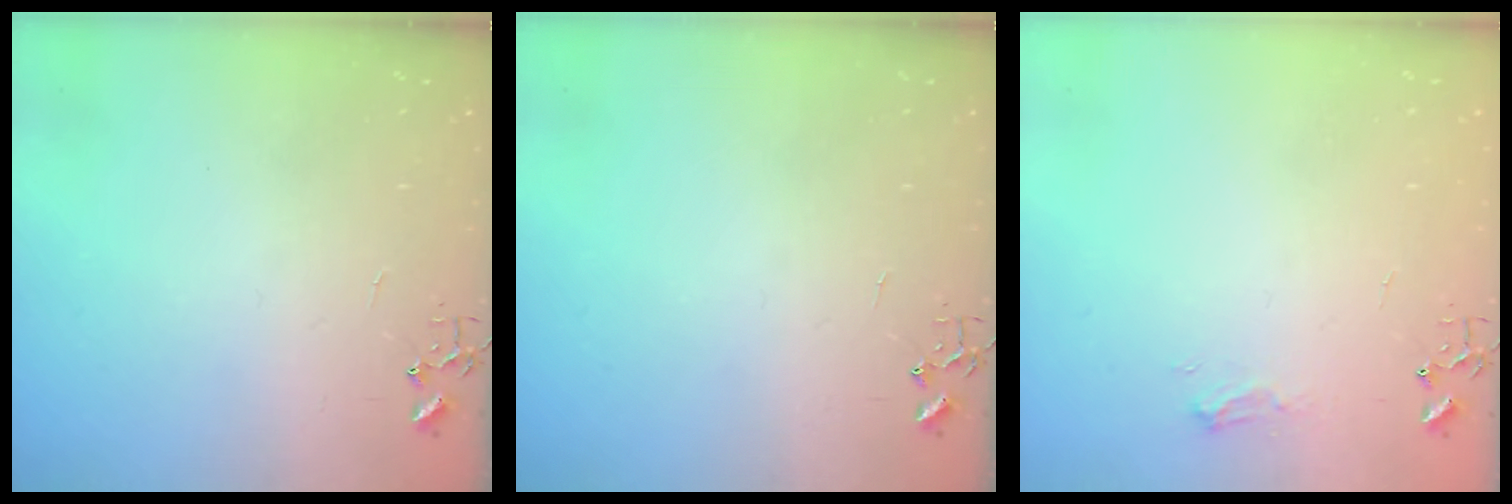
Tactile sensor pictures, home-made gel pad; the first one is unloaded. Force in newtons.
{"total": 0.0}
{"total": 6.0, "press": 6.0, "slide": 0.7}